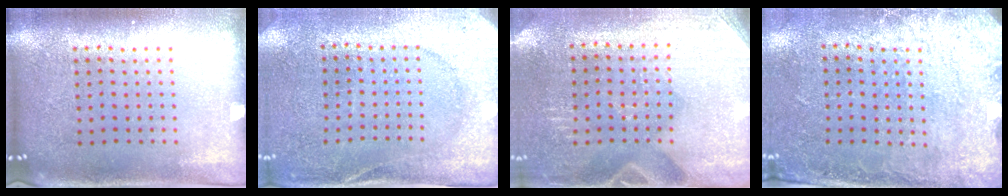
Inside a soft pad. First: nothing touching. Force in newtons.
{"total": 2.6, "press": 2.5, "slide": 0.6}
{"total": 2.8, "press": 2.6, "slide": 1.2}
{"total": 2.7, "press": 1.9, "slide": 1.9}